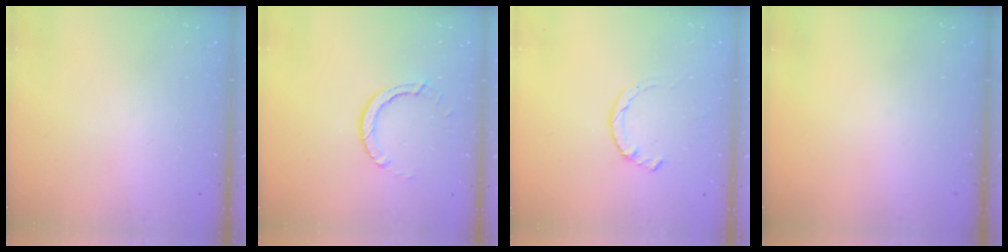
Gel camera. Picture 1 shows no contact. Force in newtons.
{"total": 5.6, "press": 5.6, "slide": 0.2}
{"total": 2.8, "press": 2.8, "slide": 0.4}
{"total": 0.0}